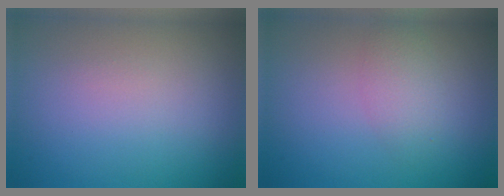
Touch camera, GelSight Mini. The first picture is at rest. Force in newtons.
{"total": 2.0, "press": 2.0, "slide": 0.1}